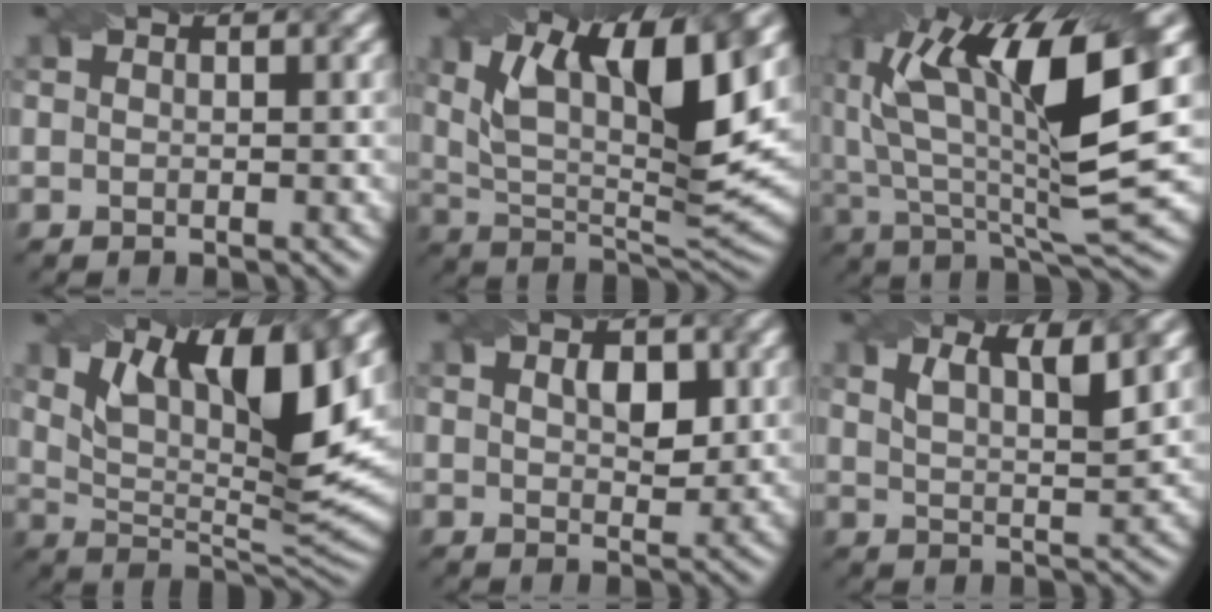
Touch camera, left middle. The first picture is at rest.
{"total": 12.7, "force": [5.4, 4.2, 10.7], "torque": [-0.185, -0.003, 0.094]}
{"total": 13.6, "force": [4.2, 3.9, 12.3], "torque": [-0.227, 0.000, 0.077]}
{"total": 12.4, "force": [6.1, 3.9, 10.0], "torque": [-0.165, -0.007, 0.108]}
{"total": 3.0, "force": [1.0, 1.6, 2.3], "torque": [-0.039, 0.002, 0.018]}
{"total": 4.6, "force": [2.8, 1.4, 3.4], "torque": [-0.040, 0.013, 0.031]}